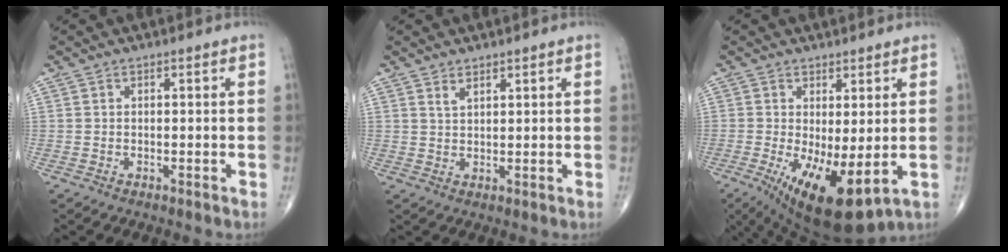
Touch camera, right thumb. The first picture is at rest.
{"total": 2.0, "force": [1.5, 0.8, 1.1], "torque": [-0.017, -0.011, 0.031]}
{"total": 12.3, "force": [-2.4, 4.5, 11.2], "torque": [-0.186, -0.024, -0.019]}